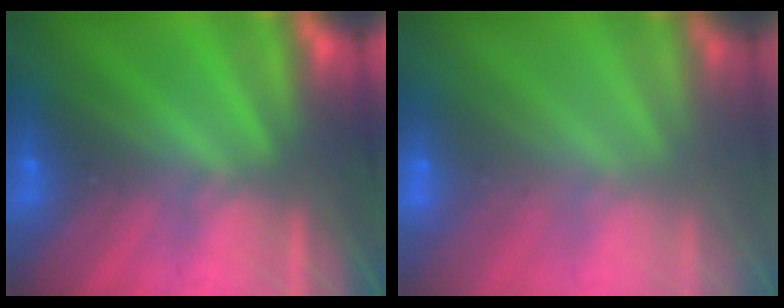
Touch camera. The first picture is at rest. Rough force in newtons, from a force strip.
{"total": 2.4}